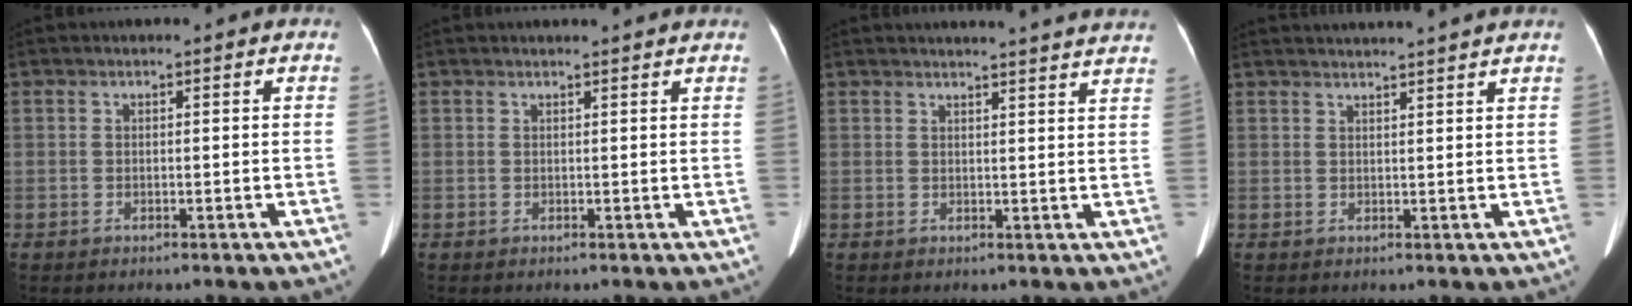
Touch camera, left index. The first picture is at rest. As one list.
[{"total": 3.3, "force": [3.1, -0.2, 1.0], "torque": [-0.016, 0.010, 0.033]}, {"total": 14.1, "force": [13.6, -0.2, 3.9], "torque": [-0.048, -0.030, 0.142]}, {"total": 8.6, "force": [8.0, -1.3, 2.8], "torque": [-0.035, 0.016, 0.093]}]